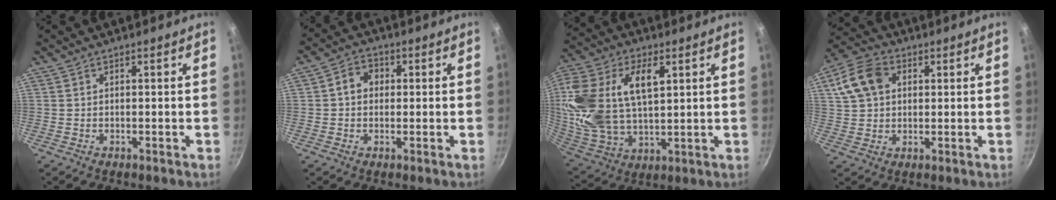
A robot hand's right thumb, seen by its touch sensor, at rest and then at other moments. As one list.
[{"total": 5.1, "force": [0.6, 4.2, 2.8], "torque": [-0.023, 0.011, 0.001]}, {"total": 23.5, "force": [6.6, 13.9, 17.8], "torque": [-0.369, -0.008, 0.127]}, {"total": 10.7, "force": [3.1, 7.9, 6.4], "torque": [-0.109, 0.011, 0.045]}]